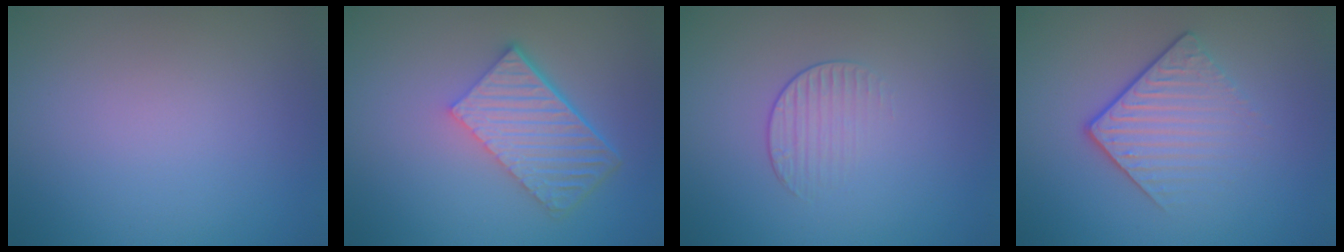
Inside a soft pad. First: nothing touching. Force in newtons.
{"total": 6.1, "press": 4.2, "slide": 4.4}
{"total": 1.5, "press": 0.7, "slide": 1.3}
{"total": 4.2, "press": 2.6, "slide": 3.3}